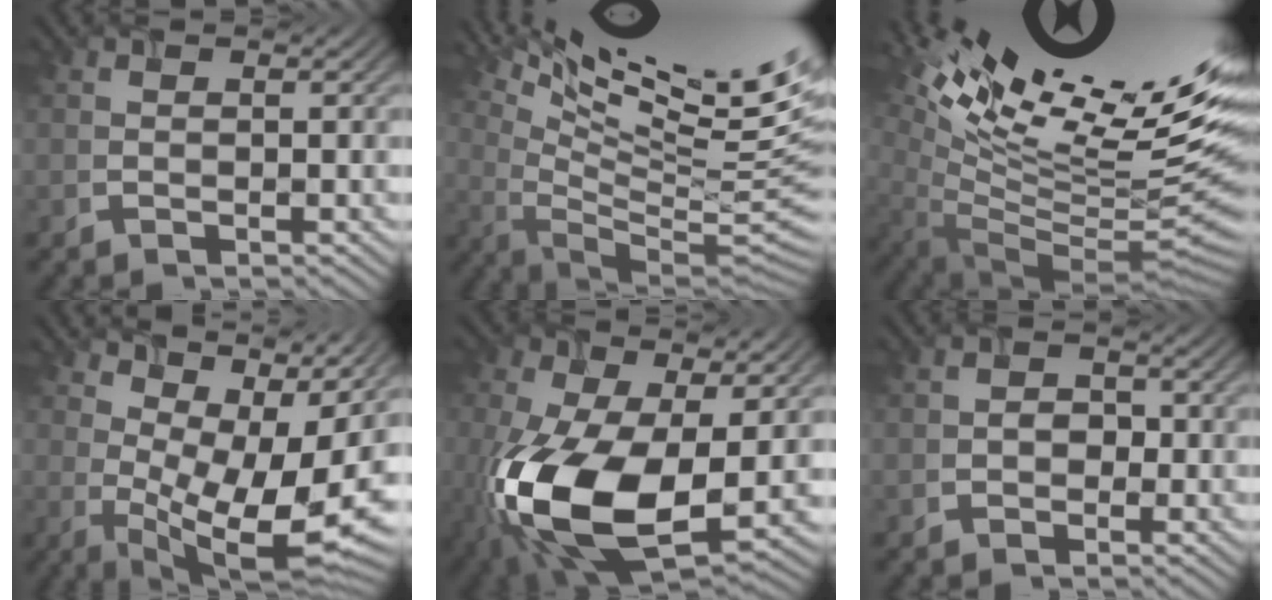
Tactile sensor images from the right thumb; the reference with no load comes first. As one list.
[{"total": 17.7, "force": [10.8, 3.5, 13.6], "torque": [-0.193, -0.004, 0.159]}, {"total": 16.5, "force": [7.5, 4.8, 13.9], "torque": [-0.219, 0.005, 0.142]}, {"total": 11.8, "force": [4.2, 5.1, 9.8], "torque": [-0.163, -0.006, 0.090]}, {"total": 17.0, "force": [-3.9, 9.6, 13.4], "torque": [-0.300, -0.045, -0.055]}, {"total": 1.9, "force": [-1.2, 1.5, 0.4], "torque": [-0.002, -0.004, -0.025]}]